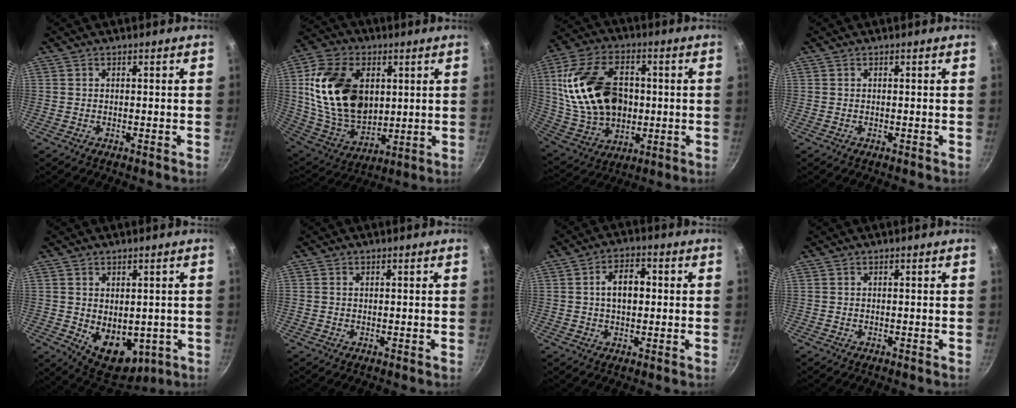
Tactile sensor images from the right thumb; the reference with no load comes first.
{"total": 22.0, "force": [4.2, 14.9, 15.6], "torque": [-0.269, -0.013, 0.090]}
{"total": 22.4, "force": [2.0, 15.5, 16.1], "torque": [-0.289, 0.015, 0.049]}
{"total": 0.0}
{"total": 10.8, "force": [-1.1, 7.4, 7.8], "torque": [-0.088, -0.021, 0.007]}
{"total": 0.6, "force": [0.2, 0.5, 0.3], "torque": [-0.004, 0.003, 0.002]}
{"total": 6.9, "force": [0.6, 4.3, 5.4], "torque": [-0.067, 0.018, 0.005]}
{"total": 0.0}